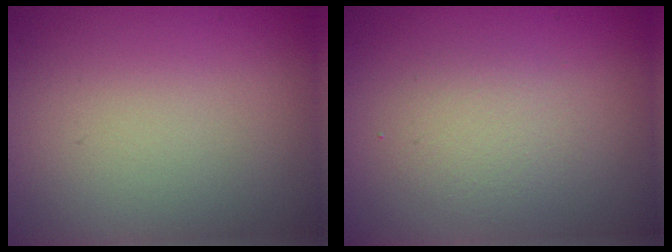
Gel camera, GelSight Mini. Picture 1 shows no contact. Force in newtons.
{"total": 2.0, "press": 2.0, "slide": 0.1}